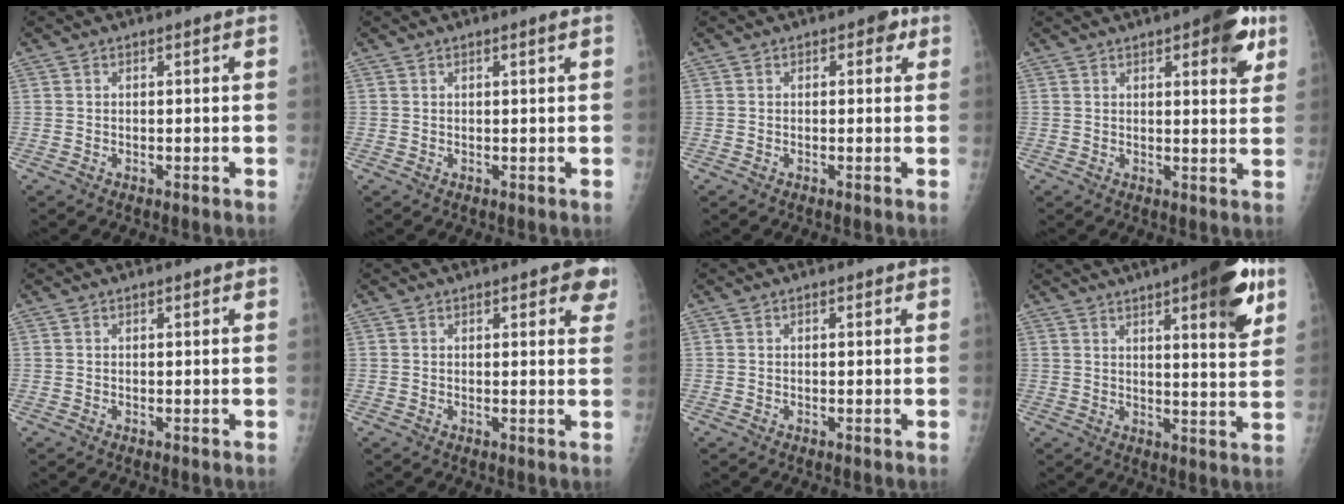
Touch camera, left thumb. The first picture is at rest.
{"total": 0.9, "force": [0.5, -0.1, 0.7], "torque": [-0.014, -0.003, 0.009]}
{"total": 2.5, "force": [1.0, 1.5, 1.7], "torque": [-0.003, 0.002, 0.006]}
{"total": 9.9, "force": [4.9, 3.2, 7.9], "torque": [-0.076, -0.014, 0.055]}
{"total": 0.7, "force": [0.4, 0.1, 0.5], "torque": [-0.008, 0.000, 0.006]}
{"total": 5.6, "force": [3.2, 2.0, 4.2], "torque": [-0.024, -0.010, 0.030]}
{"total": 0.9, "force": [0.6, 0.3, 0.6], "torque": [-0.008, -0.001, 0.007]}
{"total": 16.9, "force": [8.8, 4.2, 13.7], "torque": [-0.160, -0.031, 0.116]}